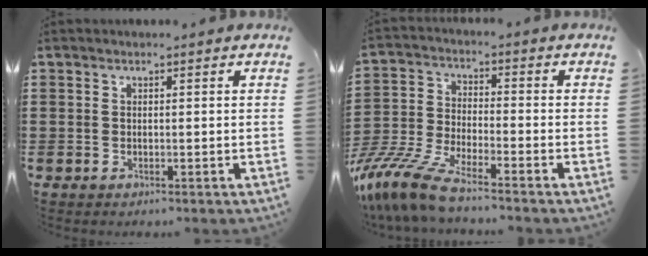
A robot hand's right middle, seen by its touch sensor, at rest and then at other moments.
{"total": 9.4, "force": [-8.3, 0.9, 4.5], "torque": [-0.122, -0.004, -0.172]}